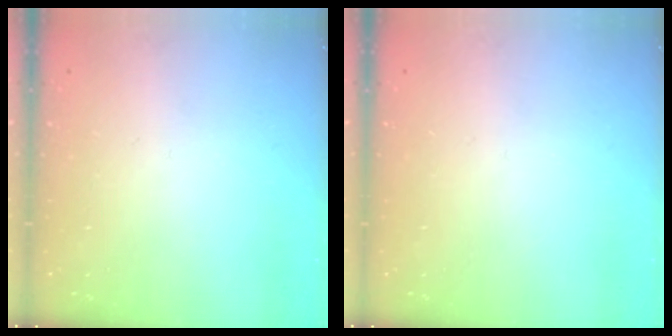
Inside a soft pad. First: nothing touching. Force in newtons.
{"total": 0.0}